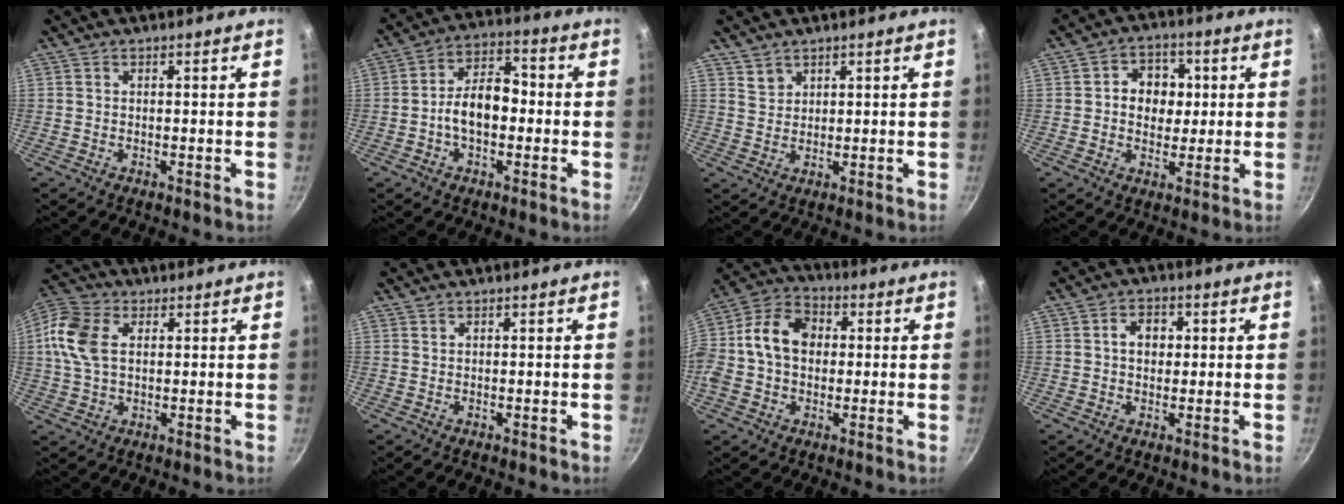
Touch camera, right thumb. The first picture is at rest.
{"total": 9.7, "force": [-1.4, 6.1, 7.4], "torque": [-0.095, 0.038, -0.035]}
{"total": 2.5, "force": [1.9, 1.5, 0.4], "torque": [0.006, -0.002, 0.041]}
{"total": 8.2, "force": [1.0, 6.8, 4.6], "torque": [-0.032, 0.002, 0.007]}
{"total": 11.6, "force": [2.2, 7.7, 8.4], "torque": [-0.164, 0.015, 0.031]}
{"total": 0.0}
{"total": 13.0, "force": [0.7, 9.8, 8.5], "torque": [-0.127, 0.031, -0.011]}
{"total": 4.6, "force": [0.7, 3.6, 2.8], "torque": [-0.024, 0.008, 0.006]}